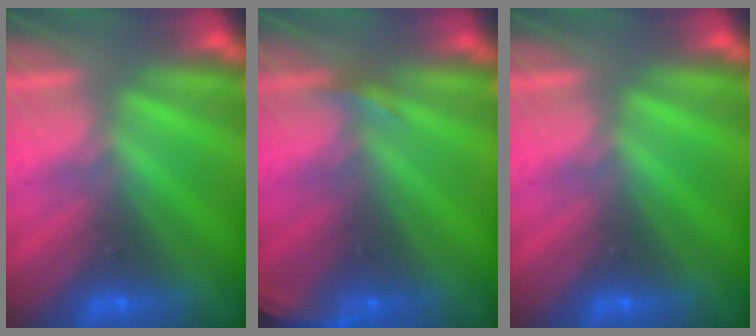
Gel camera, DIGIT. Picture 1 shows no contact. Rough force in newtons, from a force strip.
{"total": 2.7}
{"total": 0.0}